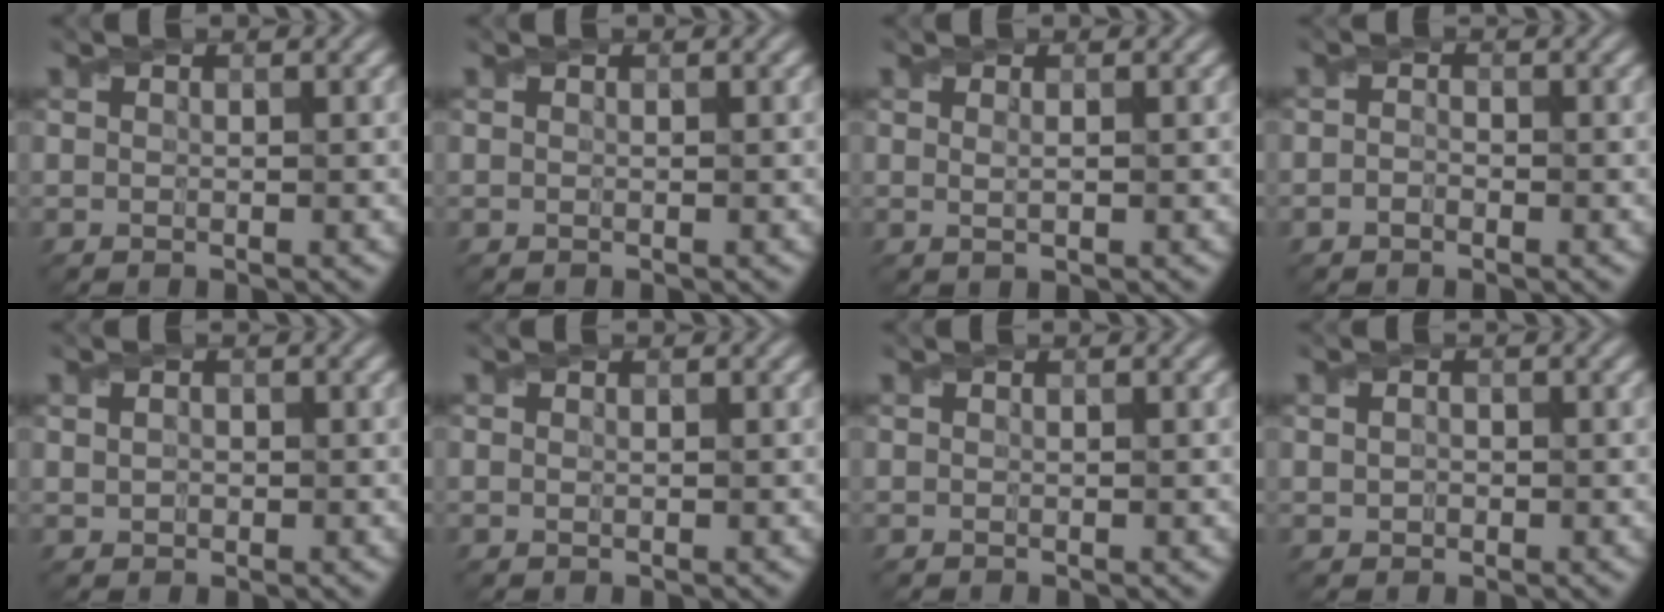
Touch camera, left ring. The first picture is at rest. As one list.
[{"total": 0.0}, {"total": 1.0, "force": [0.2, 0.3, 0.9], "torque": [-0.017, 0.000, 0.003]}, {"total": 0.9, "force": [-0.5, 0.6, 0.5], "torque": [-0.011, 0.000, -0.013]}, {"total": 1.3, "force": [0.3, 1.1, 0.7], "torque": [-0.015, 0.003, 0.006]}, {"total": 0.0}, {"total": 0.0}, {"total": 1.1, "force": [0.0, 0.9, 0.5], "torque": [-0.009, -0.001, 0.003]}]